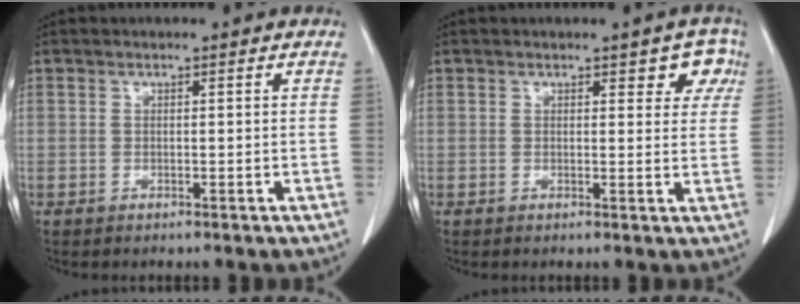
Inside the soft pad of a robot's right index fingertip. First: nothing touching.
{"total": 3.8, "force": [2.0, 1.9, 2.6], "torque": [-0.011, 0.006, 0.017]}